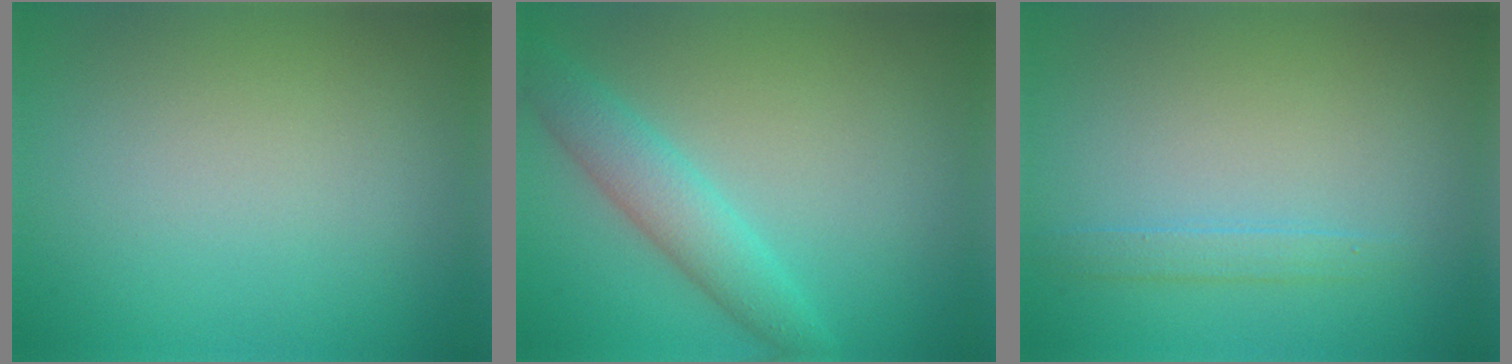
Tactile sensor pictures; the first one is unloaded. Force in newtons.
{"total": 3.5, "press": 3.5, "slide": 0.0}
{"total": 1.3, "press": 1.3, "slide": 0.2}